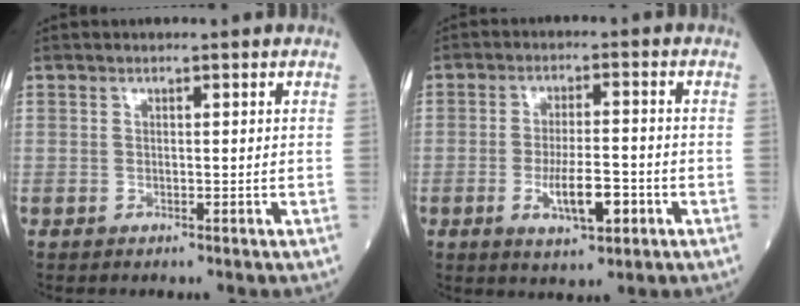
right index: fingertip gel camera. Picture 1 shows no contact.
{"total": 7.1, "force": [-2.3, 1.9, 6.4], "torque": [-0.117, -0.005, -0.035]}